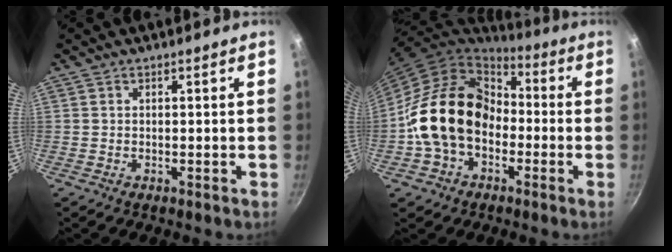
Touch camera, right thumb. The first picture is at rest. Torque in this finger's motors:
{"motor_torque": [1.60, 3.41, 1.39, -1.39, 0.42]}